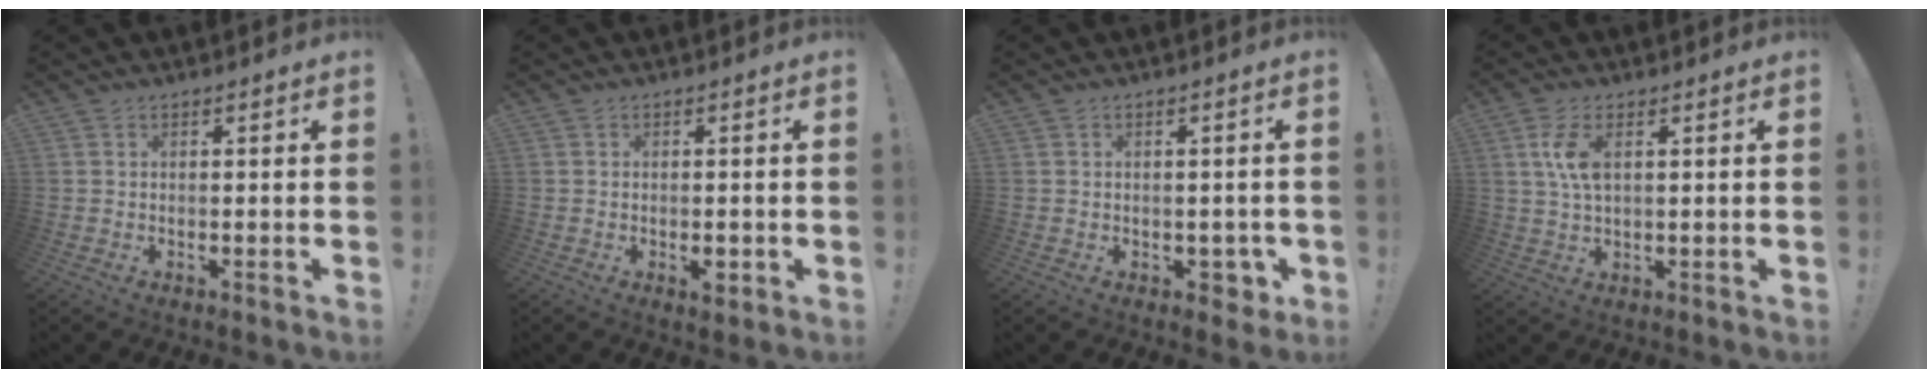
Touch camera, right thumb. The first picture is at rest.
{"total": 2.0, "force": [-0.8, 1.1, 1.5], "torque": [-0.020, 0.005, -0.011]}
{"total": 4.1, "force": [-0.7, 3.3, 2.3], "torque": [-0.014, 0.006, -0.009]}
{"total": 6.9, "force": [1.9, 3.1, 5.9], "torque": [-0.116, -0.004, 0.029]}